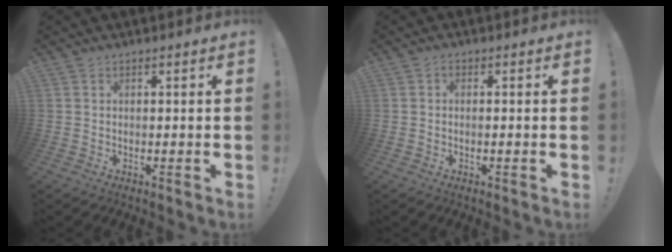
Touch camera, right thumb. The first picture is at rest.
{"total": 1.0, "force": [-0.6, 0.4, 0.6], "torque": [-0.013, 0.002, -0.011]}